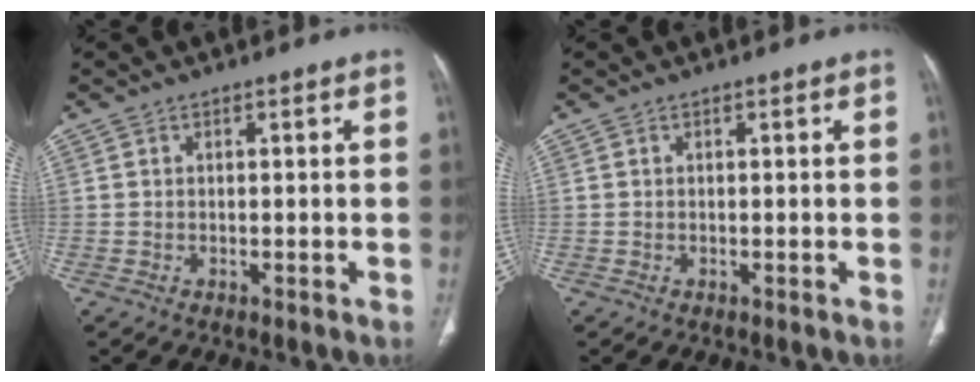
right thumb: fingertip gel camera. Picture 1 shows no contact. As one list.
[{"total": 0.0}]